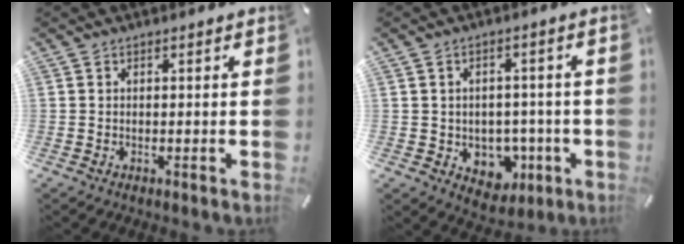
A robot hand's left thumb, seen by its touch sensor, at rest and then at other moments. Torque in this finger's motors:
{"motor_torque": [-0.08, 0.15, 0.23, -0.10, 0.01]}